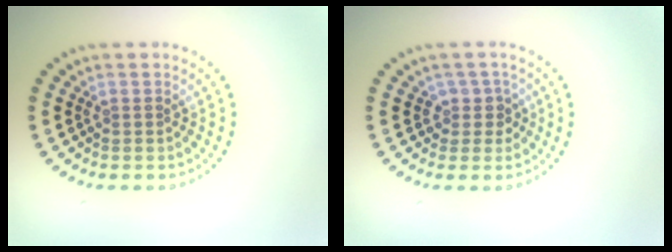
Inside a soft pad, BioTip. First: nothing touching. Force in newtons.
{"total": 1.9, "press": 1.4, "slide": 1.2}